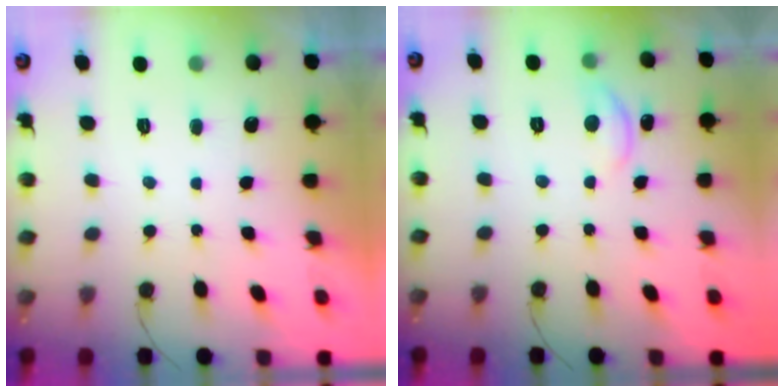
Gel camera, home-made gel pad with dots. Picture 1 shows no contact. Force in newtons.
{"total": 7.5, "press": 7.5, "slide": 0.7}